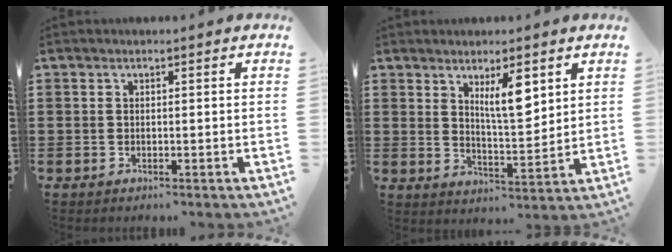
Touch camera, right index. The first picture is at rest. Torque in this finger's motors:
{"motor_torque": [0.08, 0.27, 0.43, 0.04]}